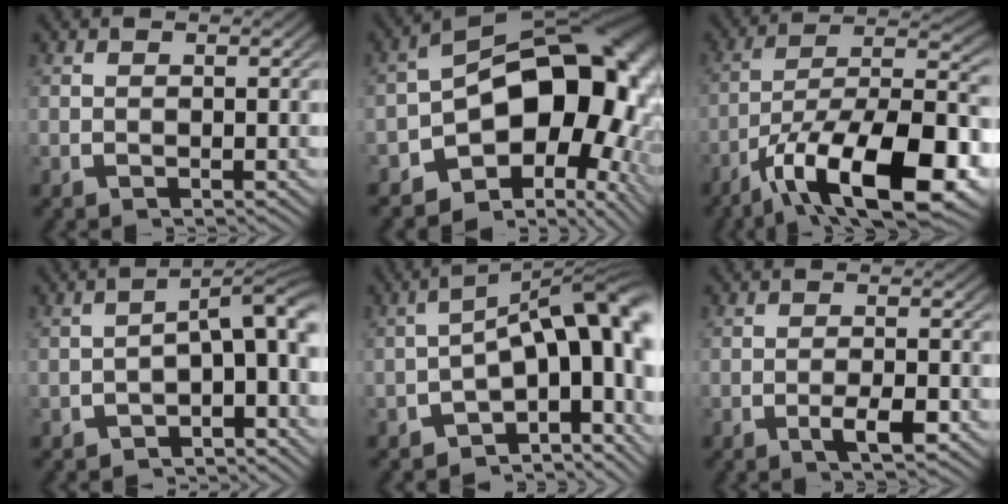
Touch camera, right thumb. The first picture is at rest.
{"total": 19.9, "force": [-1.8, 12.2, 15.7], "torque": [-0.228, -0.038, -0.021]}
{"total": 15.1, "force": [-3.7, 8.1, 12.2], "torque": [-0.215, -0.057, -0.034]}
{"total": 5.8, "force": [-1.7, 2.6, 4.9], "torque": [-0.065, -0.010, -0.019]}
{"total": 12.7, "force": [-2.0, 7.2, 10.3], "torque": [-0.145, -0.022, -0.024]}
{"total": 2.5, "force": [-0.9, 0.9, 2.1], "torque": [-0.035, -0.001, -0.017]}